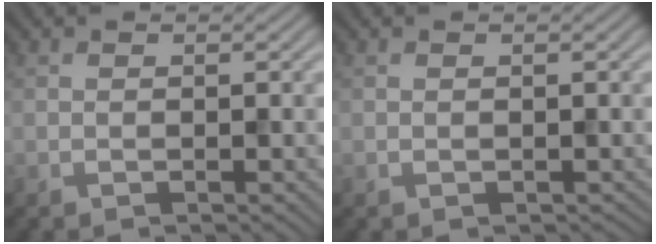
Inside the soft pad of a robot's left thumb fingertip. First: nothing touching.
{"total": 0.0}